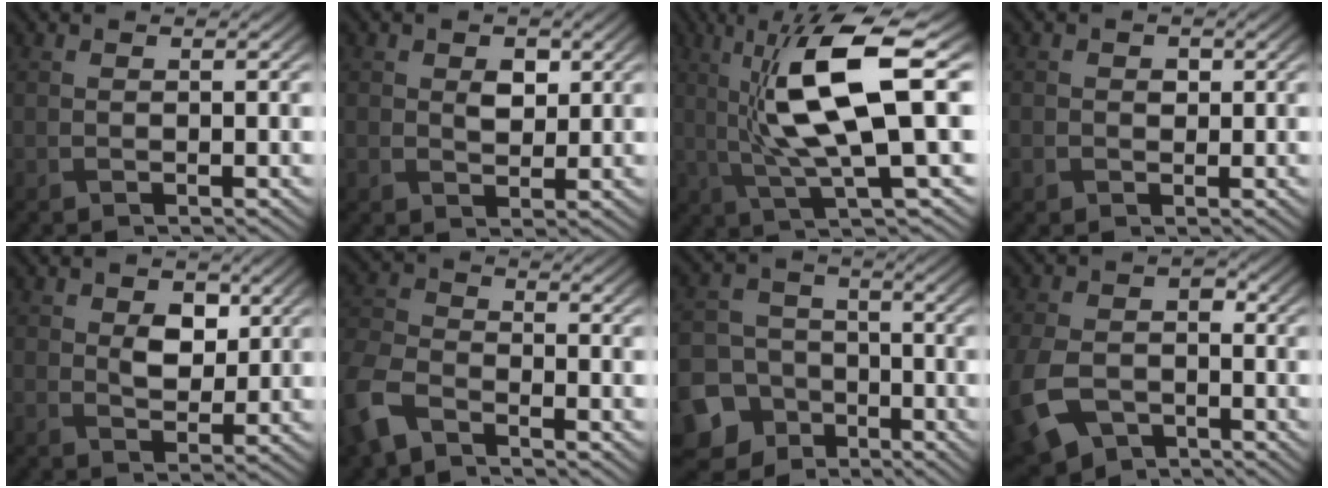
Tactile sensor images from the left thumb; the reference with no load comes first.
{"total": 2.8, "force": [0.8, 2.0, 1.8], "torque": [-0.042, -0.005, 0.013]}
{"total": 11.9, "force": [1.8, 2.7, 11.5], "torque": [-0.223, 0.008, 0.037]}
{"total": 1.7, "force": [-0.1, 1.7, 0.5], "torque": [-0.008, -0.004, 0.000]}
{"total": 4.0, "force": [1.1, 2.7, 2.7], "torque": [-0.055, -0.004, 0.015]}
{"total": 7.7, "force": [-5.1, 4.2, 4.0], "torque": [-0.107, -0.014, -0.118]}
{"total": 12.2, "force": [-6.6, 9.8, 3.2], "torque": [-0.102, -0.045, -0.129]}
{"total": 9.9, "force": [-4.3, 6.9, 5.8], "torque": [-0.154, -0.033, -0.082]}